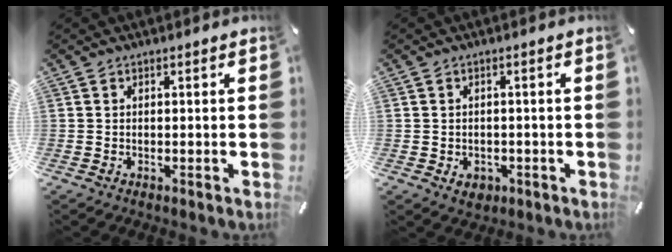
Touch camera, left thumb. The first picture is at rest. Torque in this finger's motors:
{"motor_torque": [0.16, 0.19, 0.02, 0.02, 0.01]}